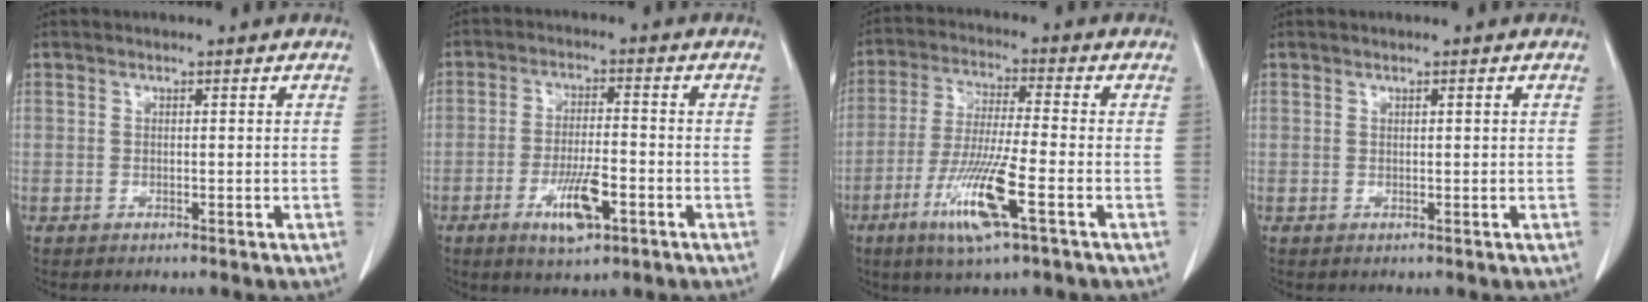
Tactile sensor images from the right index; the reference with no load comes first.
{"total": 7.4, "force": [-3.3, 1.8, 6.4], "torque": [-0.119, -0.008, -0.051]}
{"total": 11.3, "force": [-4.9, 0.3, 10.2], "torque": [-0.203, -0.022, -0.094]}
{"total": 0.5, "force": [0.2, 0.1, 0.5], "torque": [-0.012, 0.000, 0.004]}